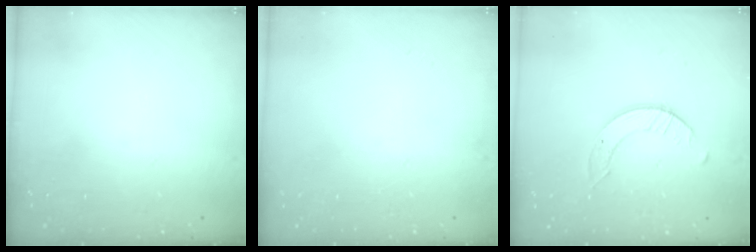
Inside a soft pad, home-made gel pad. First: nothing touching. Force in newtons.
{"total": 0.0}
{"total": 3.5, "press": 3.5, "slide": 0.3}